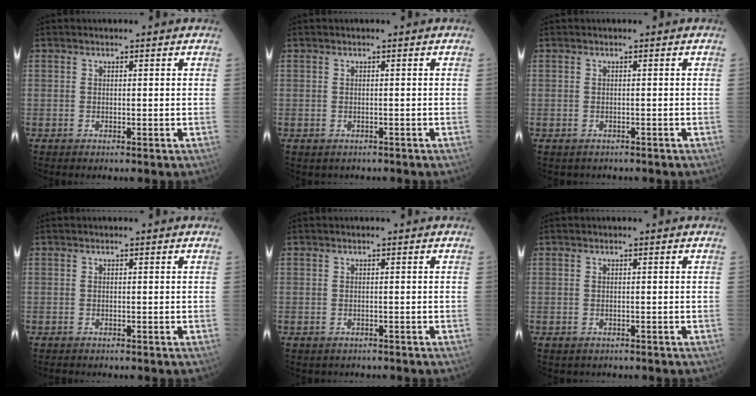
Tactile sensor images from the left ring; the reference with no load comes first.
{"total": 1.4, "force": [-1.0, 0.9, 0.2], "torque": [-0.006, 0.001, -0.010]}
{"total": 1.8, "force": [-1.5, 1.0, 0.1], "torque": [-0.007, 0.001, -0.017]}
{"total": 1.2, "force": [-1.1, 0.4, 0.3], "torque": [-0.008, -0.002, -0.014]}
{"total": 1.9, "force": [-1.6, 1.0, 0.1], "torque": [-0.005, 0.000, -0.020]}
{"total": 1.5, "force": [-1.2, 0.8, 0.1], "torque": [-0.007, 0.001, -0.013]}